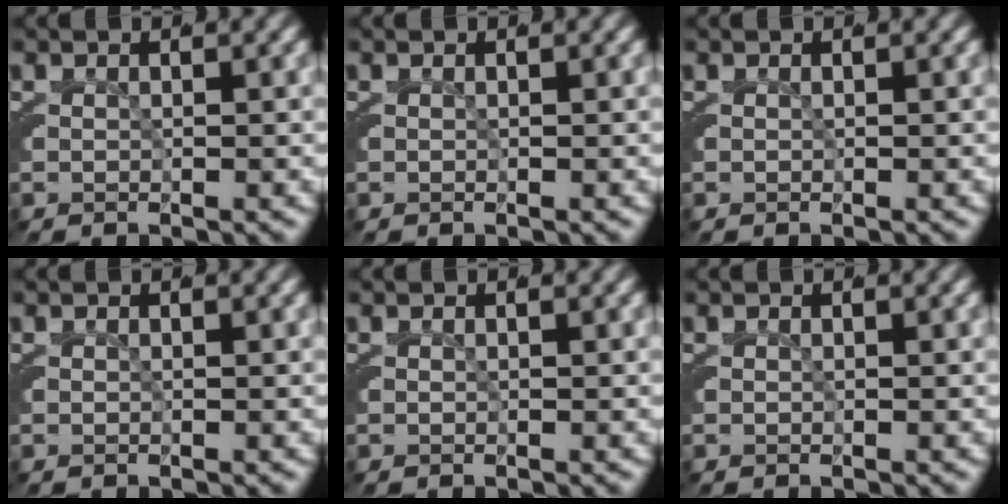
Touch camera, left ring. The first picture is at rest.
{"total": 0.0}
{"total": 0.0}
{"total": 0.0}
{"total": 0.0}
{"total": 0.0}